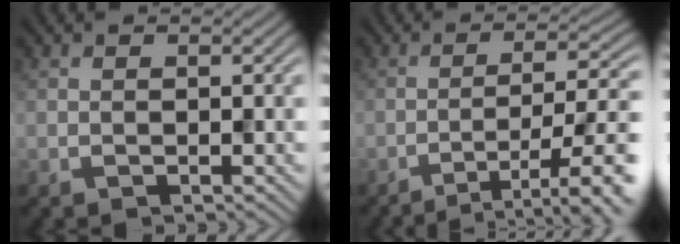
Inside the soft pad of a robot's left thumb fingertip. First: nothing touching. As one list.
[{"total": 9.4, "force": [-4.7, 2.2, 7.8], "torque": [-0.096, 0.009, -0.060]}]